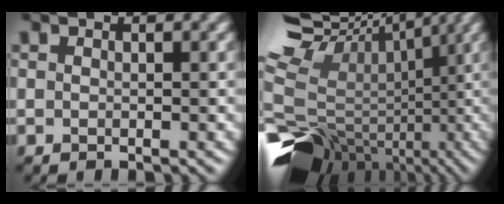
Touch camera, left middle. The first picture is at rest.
{"total": 14.4, "force": [-0.7, 10.5, 9.8], "torque": [-0.234, 0.036, 0.015]}